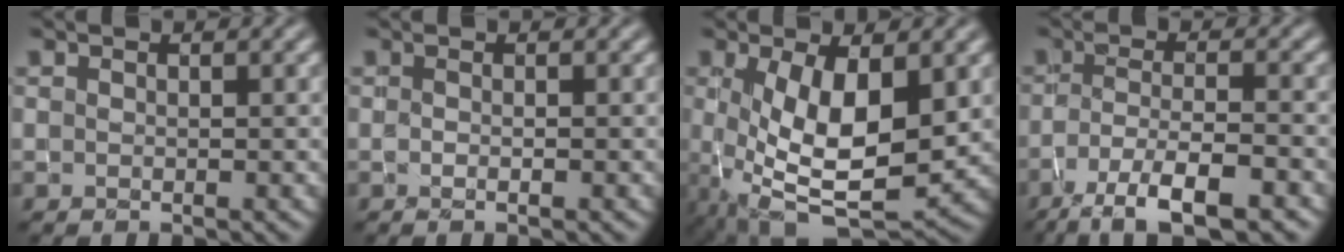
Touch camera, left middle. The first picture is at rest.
{"total": 0.7, "force": [-0.2, 0.2, 0.7], "torque": [-0.011, -0.006, -0.003]}
{"total": 9.7, "force": [-0.1, 4.1, 8.8], "torque": [-0.167, -0.015, 0.006]}
{"total": 7.1, "force": [-4.5, 1.7, 5.2], "torque": [-0.090, -0.002, -0.080]}